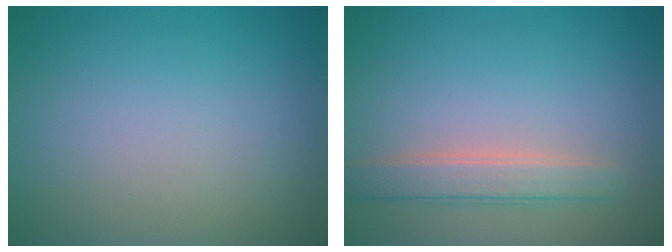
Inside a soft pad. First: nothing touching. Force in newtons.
{"total": 2.7, "press": 2.7, "slide": 0.5}